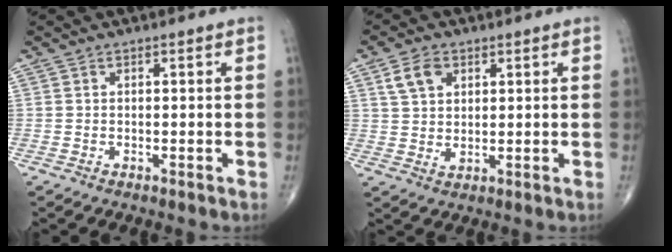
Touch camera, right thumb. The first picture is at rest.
{"total": 5.9, "force": [2.6, 4.0, 3.4], "torque": [-0.050, -0.010, 0.051]}